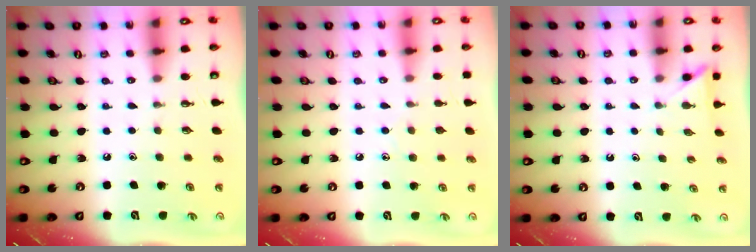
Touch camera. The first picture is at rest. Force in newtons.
{"total": 5.3, "press": 5.2, "slide": 0.5}
{"total": 2.5, "press": 2.5, "slide": 0.3}